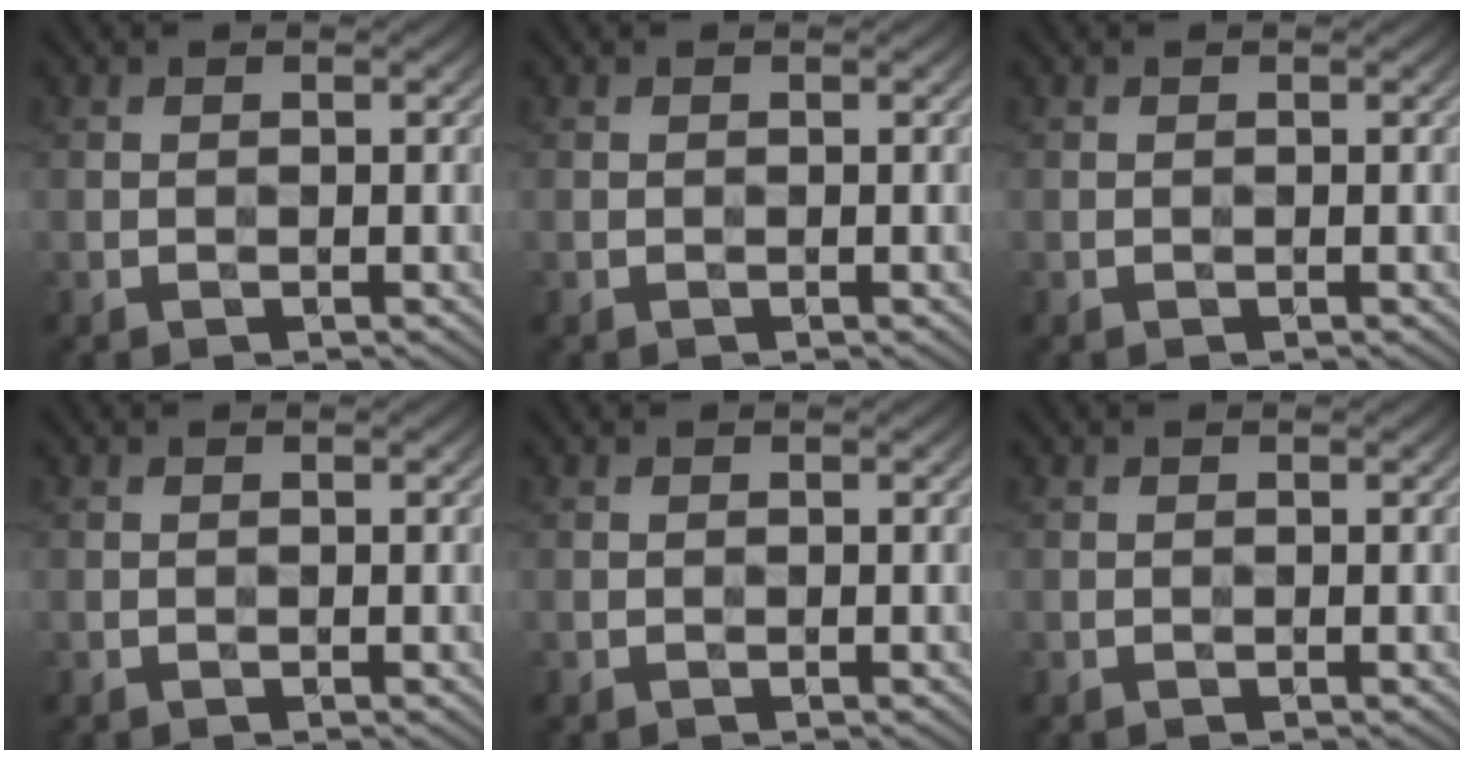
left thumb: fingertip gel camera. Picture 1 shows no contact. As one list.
[{"total": 0.0}, {"total": 0.0}, {"total": 0.0}, {"total": 0.0}, {"total": 0.0}]